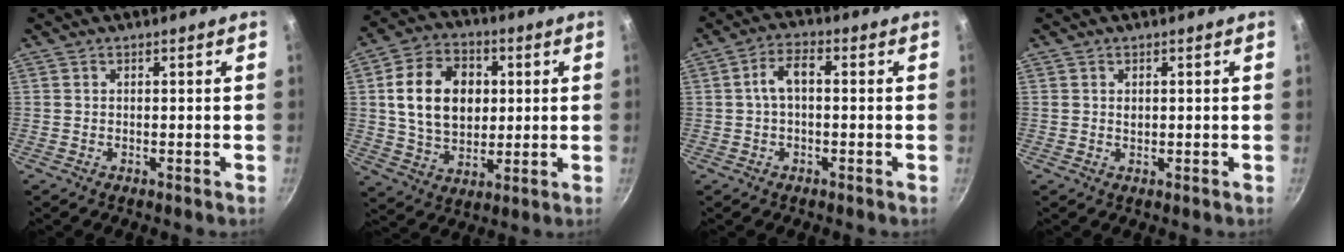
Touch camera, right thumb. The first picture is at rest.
{"total": 15.8, "force": [2.4, 11.6, 10.5], "torque": [-0.158, 0.006, 0.040]}
{"total": 4.8, "force": [0.0, 2.5, 4.1], "torque": [-0.077, 0.024, -0.002]}
{"total": 0.9, "force": [0.3, 0.7, 0.5], "torque": [-0.006, 0.002, 0.005]}